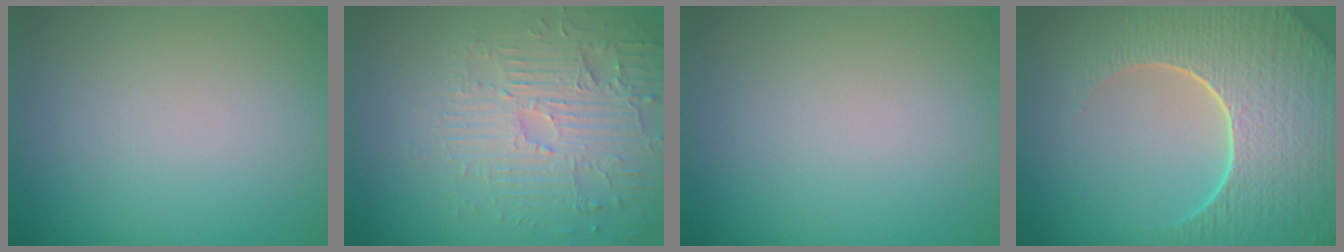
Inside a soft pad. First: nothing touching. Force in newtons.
{"total": 4.4, "press": 4.0, "slide": 1.7}
{"total": 0.0}
{"total": 9.3, "press": 6.6, "slide": 6.6}